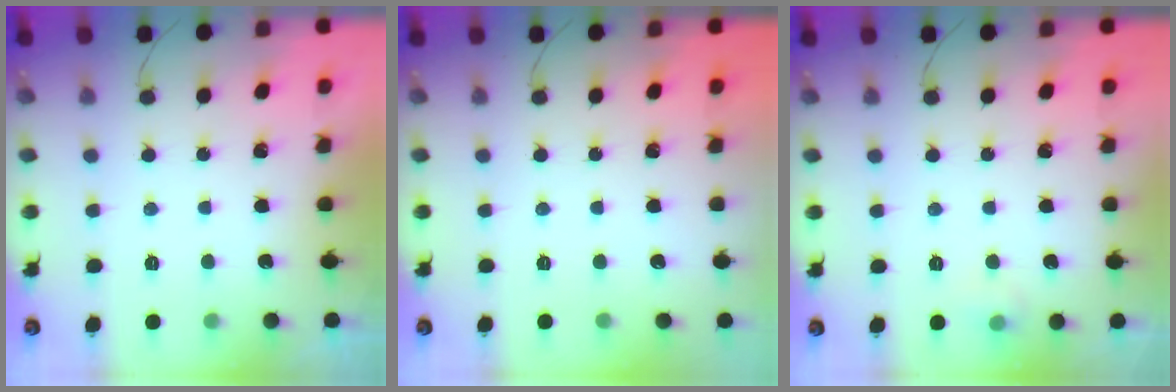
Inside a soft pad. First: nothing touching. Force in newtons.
{"total": 0.0}
{"total": 4.6, "press": 4.4, "slide": 1.3}